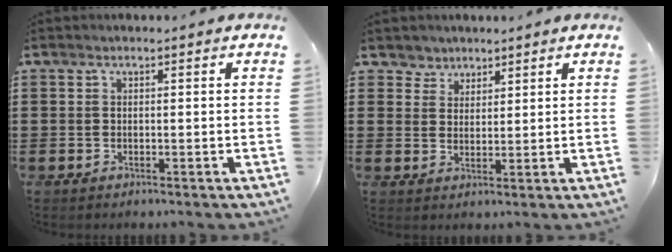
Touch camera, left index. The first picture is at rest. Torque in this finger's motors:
{"motor_torque": [0.06, -0.06, -0.38, -0.14]}